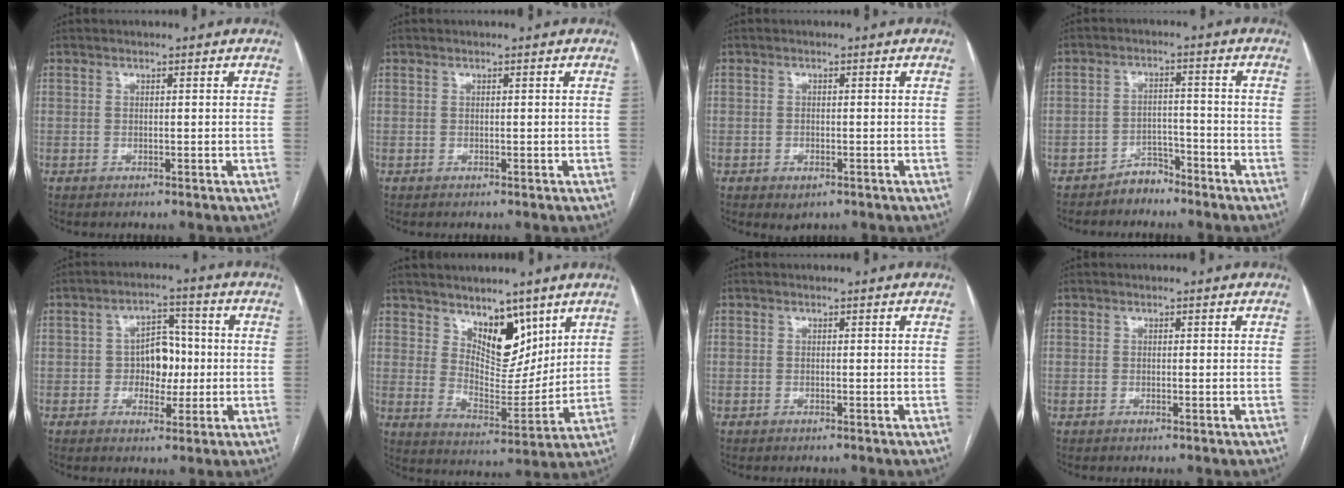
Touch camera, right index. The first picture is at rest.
{"total": 0.0}
{"total": 1.9, "force": [-1.0, 1.1, 1.2], "torque": [-0.016, 0.000, -0.005]}
{"total": 3.6, "force": [-3.1, 1.8, 0.3], "torque": [-0.002, 0.008, -0.051]}
{"total": 6.4, "force": [-0.3, 4.1, 4.9], "torque": [-0.072, 0.019, -0.003]}
{"total": 9.2, "force": [6.0, 4.3, 5.5], "torque": [-0.086, -0.009, 0.111]}
{"total": 0.0}
{"total": 0.0}